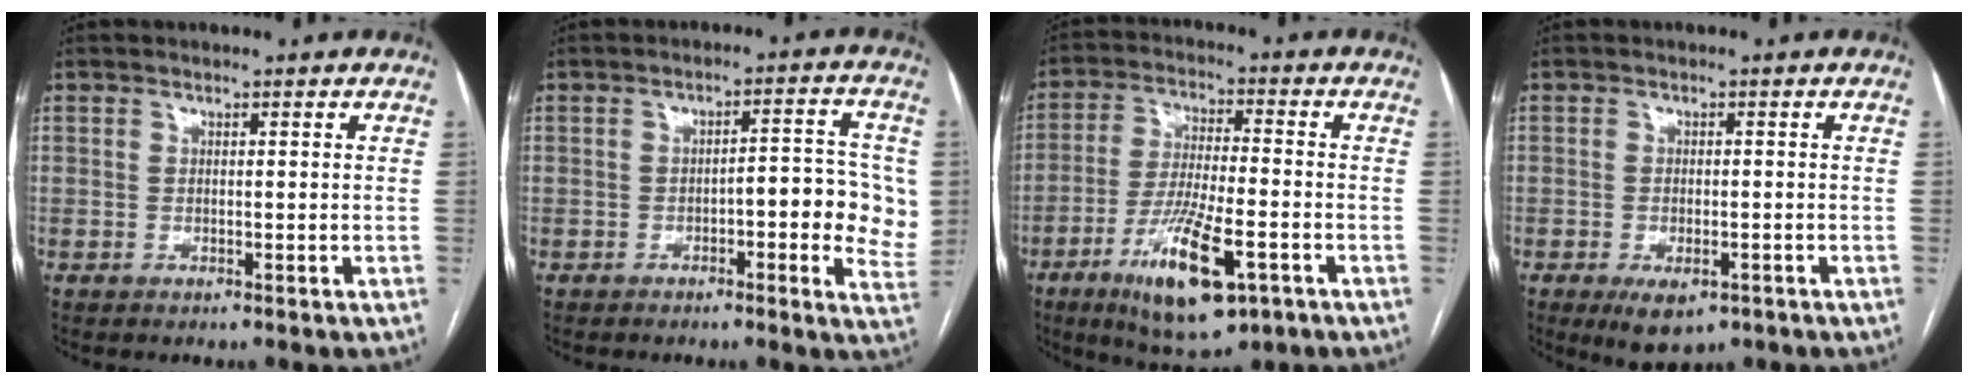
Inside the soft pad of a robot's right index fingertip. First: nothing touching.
{"total": 9.1, "force": [-0.8, 2.7, 8.7], "torque": [-0.091, 0.015, -0.013]}
{"total": 14.1, "force": [-6.6, 3.5, 12.0], "torque": [-0.224, -0.021, -0.104]}
{"total": 5.5, "force": [-3.1, 2.6, 3.8], "torque": [-0.062, -0.007, -0.039]}